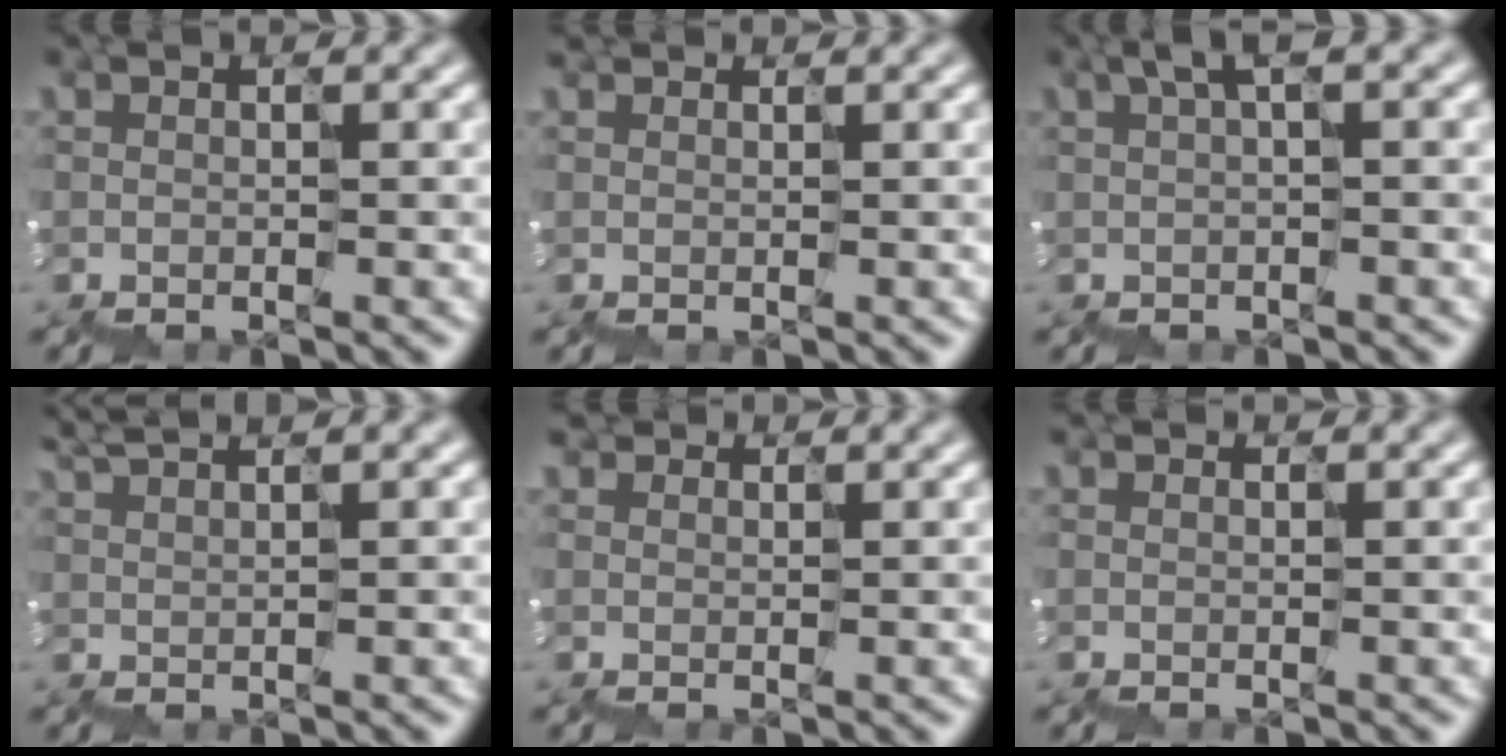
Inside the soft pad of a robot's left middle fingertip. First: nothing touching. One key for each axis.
{"total": 0.6, "fx": 0.5, "fy": 0.2, "fz": 0.1, "tx": 0.004, "ty": 0.008, "tz": 0.005}
{"total": 0.7, "fx": 0.4, "fy": -0.3, "fz": 0.4, "tx": -0.028, "ty": 0.006, "tz": 0.006}
{"total": 2.6, "fx": 2.4, "fy": 0.3, "fz": 1.1, "tx": -0.029, "ty": 0.011, "tz": 0.044}
{"total": 0.9, "fx": 0.8, "fy": 0.1, "fz": -0.4, "tx": 0.007, "ty": 0.006, "tz": 0.013}
{"total": 0.0}